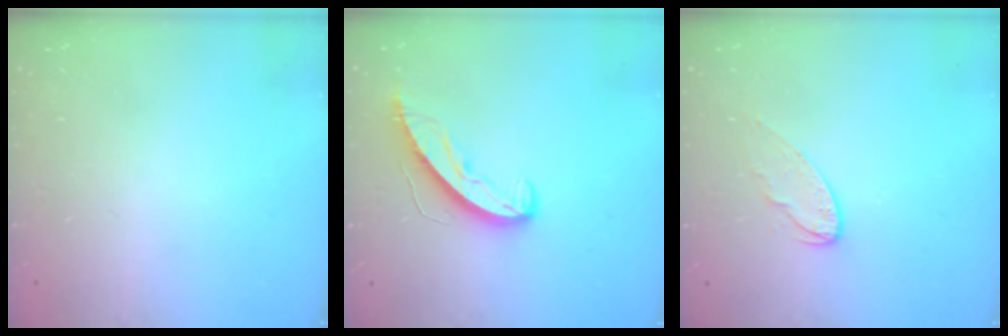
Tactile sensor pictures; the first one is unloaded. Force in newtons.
{"total": 8.9, "press": 8.9, "slide": 0.4}
{"total": 7.3, "press": 7.3, "slide": 0.5}